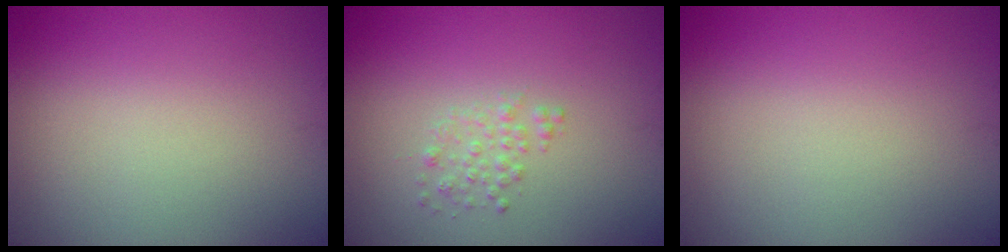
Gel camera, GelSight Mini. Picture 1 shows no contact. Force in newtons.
{"total": 1.3, "press": 1.3, "slide": 0.0}
{"total": 0.0}